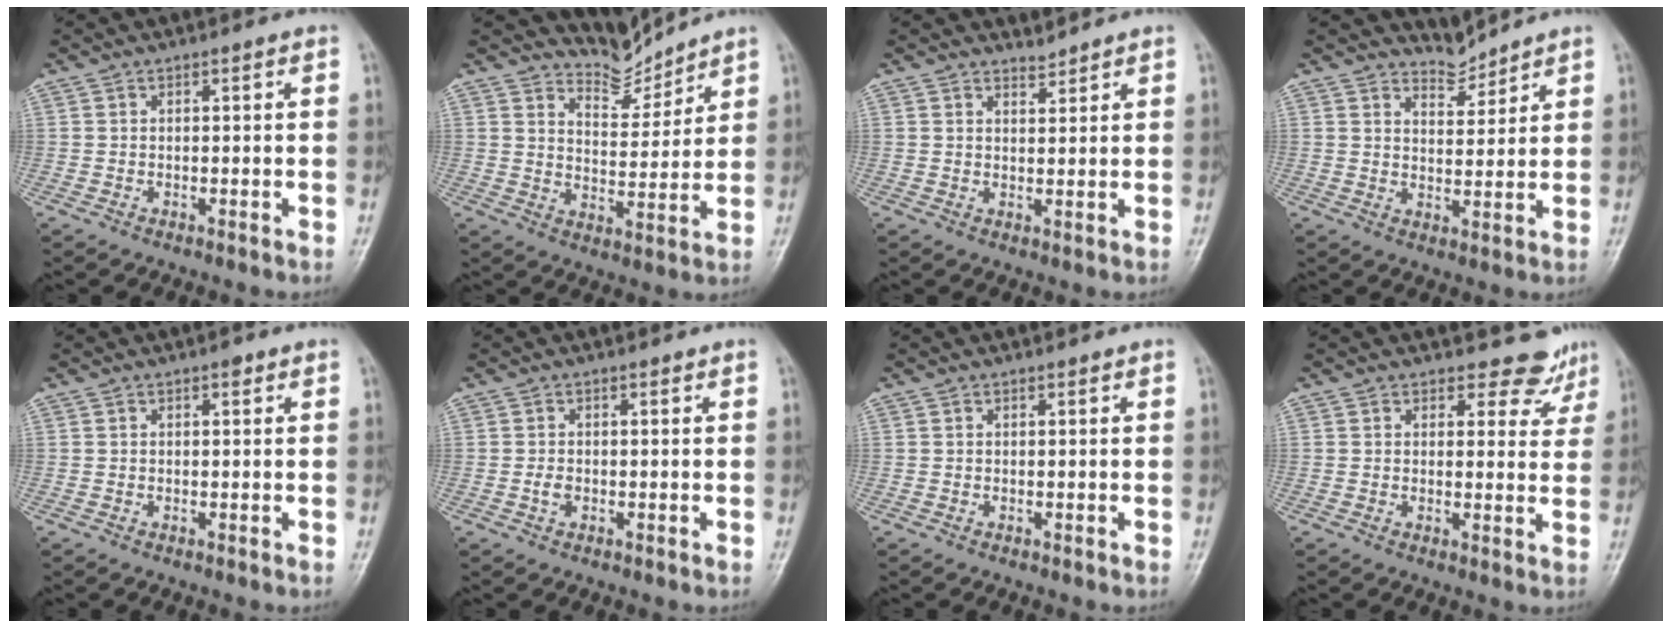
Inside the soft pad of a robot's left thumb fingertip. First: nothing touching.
{"total": 6.2, "force": [6.1, 1.3, -0.6], "torque": [0.030, -0.061, 0.117]}
{"total": 1.8, "force": [1.8, 0.2, -0.2], "torque": [0.013, -0.019, 0.029]}
{"total": 3.9, "force": [3.8, 0.6, -0.6], "torque": [0.027, -0.038, 0.070]}
{"total": 1.0, "force": [0.5, 0.5, 0.6], "torque": [-0.005, 0.000, 0.005]}
{"total": 1.3, "force": [-0.1, 0.9, 0.9], "torque": [-0.014, 0.000, -0.002]}
{"total": 0.0}
{"total": 5.8, "force": [5.1, 2.8, 0.2], "torque": [0.030, -0.037, 0.049]}